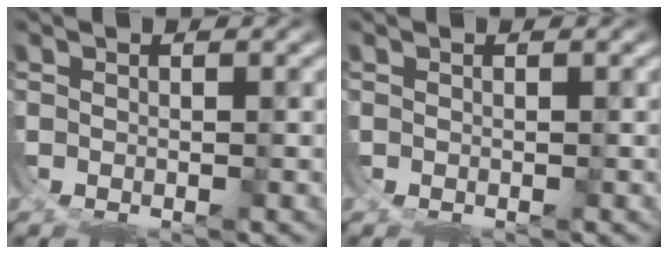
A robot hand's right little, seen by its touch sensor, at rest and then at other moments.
{"total": 0.0}